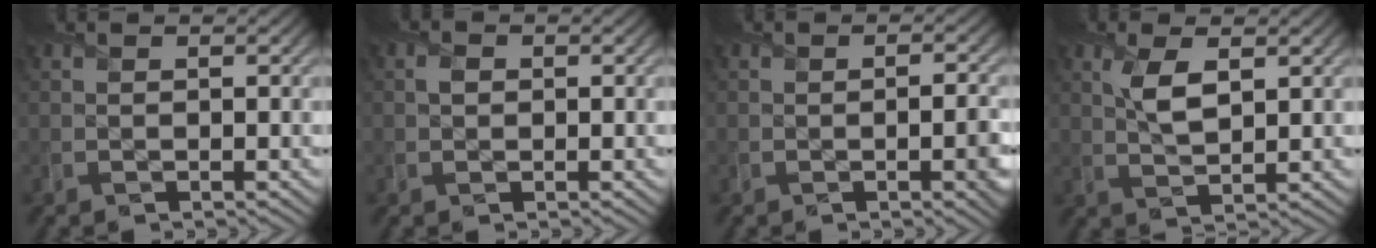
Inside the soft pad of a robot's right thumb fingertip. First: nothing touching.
{"total": 1.0, "force": [0.0, 0.9, 0.4], "torque": [-0.010, 0.001, -0.002]}
{"total": 2.3, "force": [-0.5, 0.5, 2.2], "torque": [-0.030, 0.001, -0.006]}
{"total": 4.1, "force": [1.6, 1.7, 3.4], "torque": [-0.078, 0.002, 0.033]}